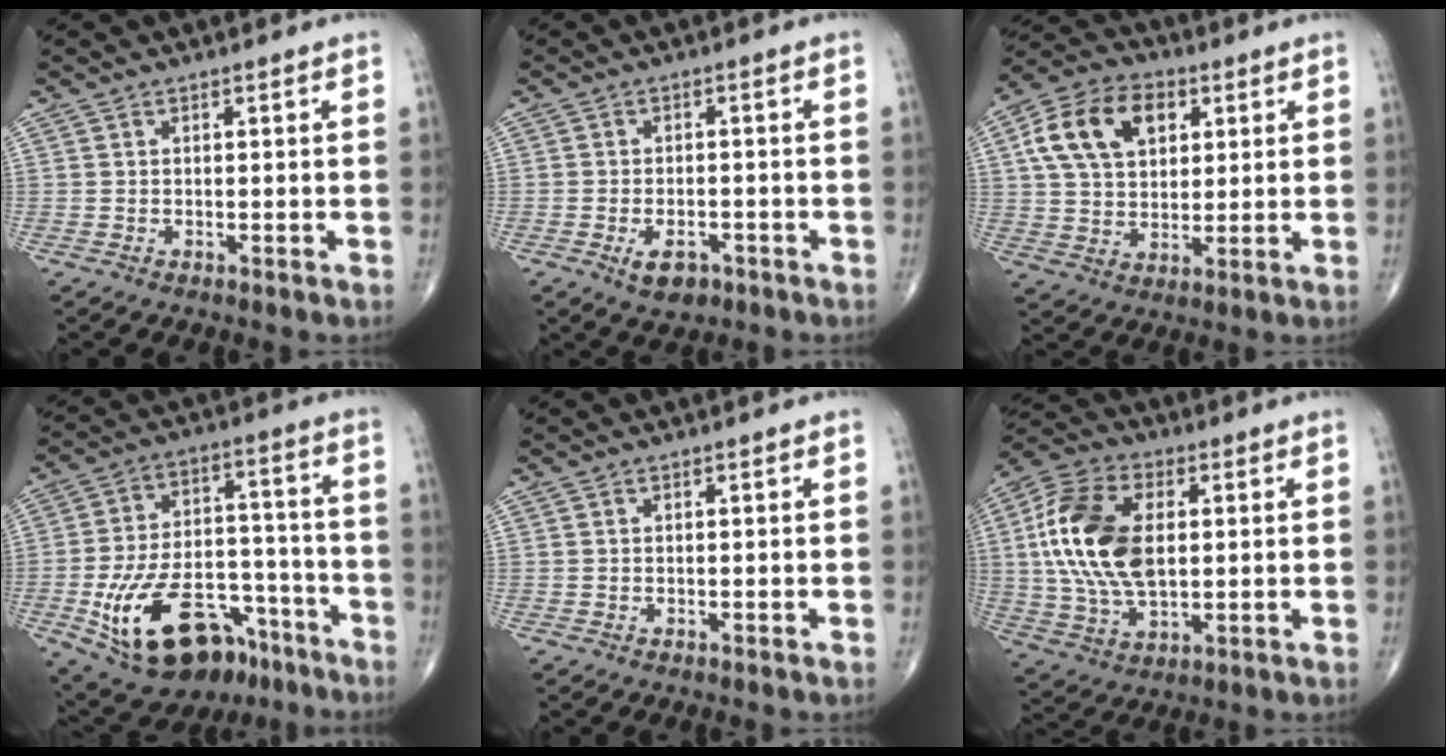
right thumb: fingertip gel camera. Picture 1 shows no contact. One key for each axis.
{"total": 4.8, "fx": -2.4, "fy": 2.7, "fz": 3.1, "tx": -0.047, "ty": 0.007, "tz": -0.034}
{"total": 15.1, "fx": 5.0, "fy": 10.2, "fz": 10.0, "tx": -0.162, "ty": 0.005, "tz": 0.087}
{"total": 22.8, "fx": -11.9, "fy": 12.6, "fz": 14.9, "tx": -0.259, "ty": 0.070, "tz": -0.180}
{"total": 0.0}
{"total": 18.7, "fx": 2.3, "fy": 10.9, "fz": 15.1, "tx": -0.302, "ty": 0.001, "tz": 0.041}